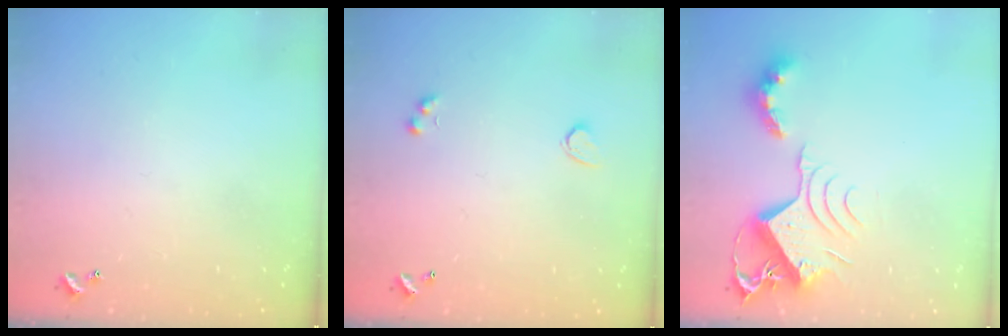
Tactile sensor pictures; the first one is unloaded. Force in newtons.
{"total": 1.9, "press": 1.5, "slide": 1.1}
{"total": 11.6, "press": 11.6, "slide": 1.2}